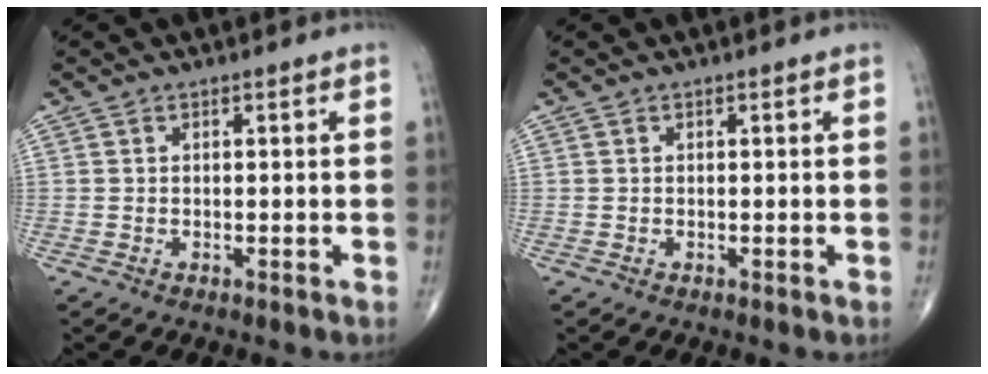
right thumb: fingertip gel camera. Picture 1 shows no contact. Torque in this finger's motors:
{"motor_torque": [-0.05, 0.05, -0.03, 0.03, 0.02]}